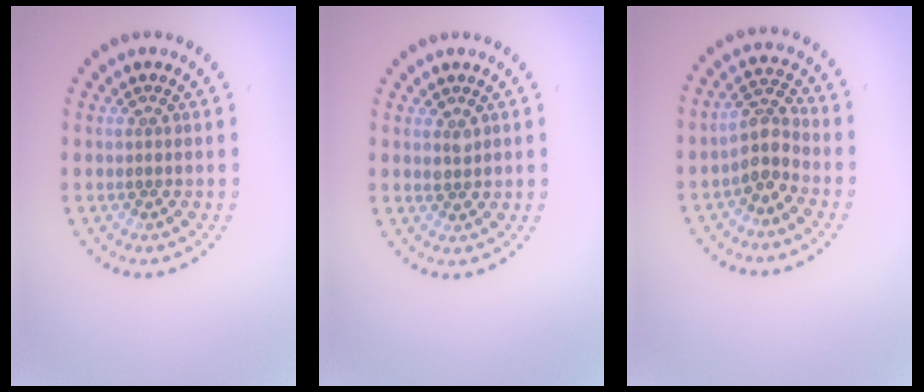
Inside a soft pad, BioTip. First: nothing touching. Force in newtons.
{"total": 1.0, "press": 1.0, "slide": 0.1}
{"total": 2.9, "press": 2.4, "slide": 1.7}